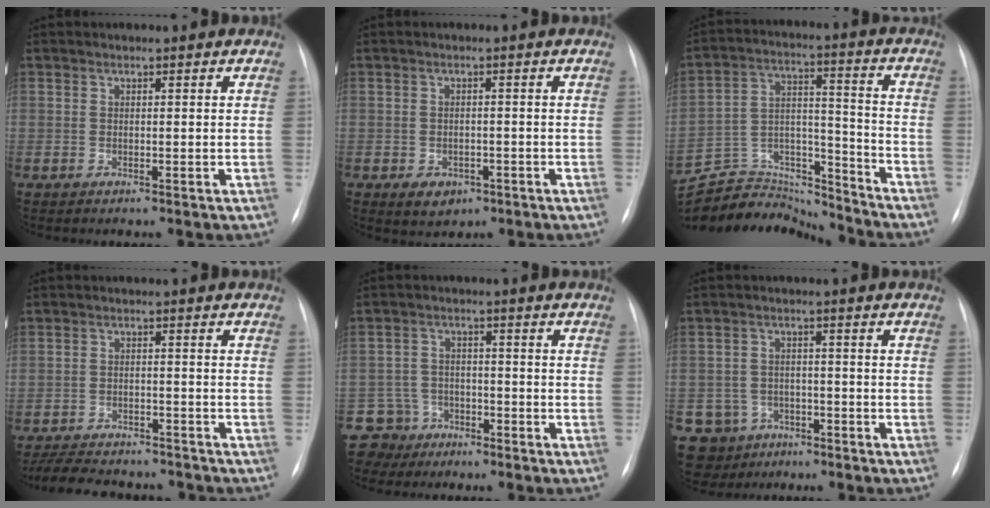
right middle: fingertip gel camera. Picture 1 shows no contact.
{"total": 3.7, "force": [-1.8, 2.7, 1.7], "torque": [-0.022, 0.001, -0.014]}
{"total": 18.9, "force": [-18.4, 3.6, 2.4], "torque": [-0.048, 0.046, -0.290]}
{"total": 13.5, "force": [-12.1, 3.8, 4.6], "torque": [-0.095, 0.003, -0.167]}
{"total": 5.8, "force": [-4.1, 4.0, -0.9], "torque": [0.020, 0.006, -0.077]}
{"total": 7.8, "force": [-4.6, 6.2, 0.4], "torque": [-0.009, 0.016, -0.066]}